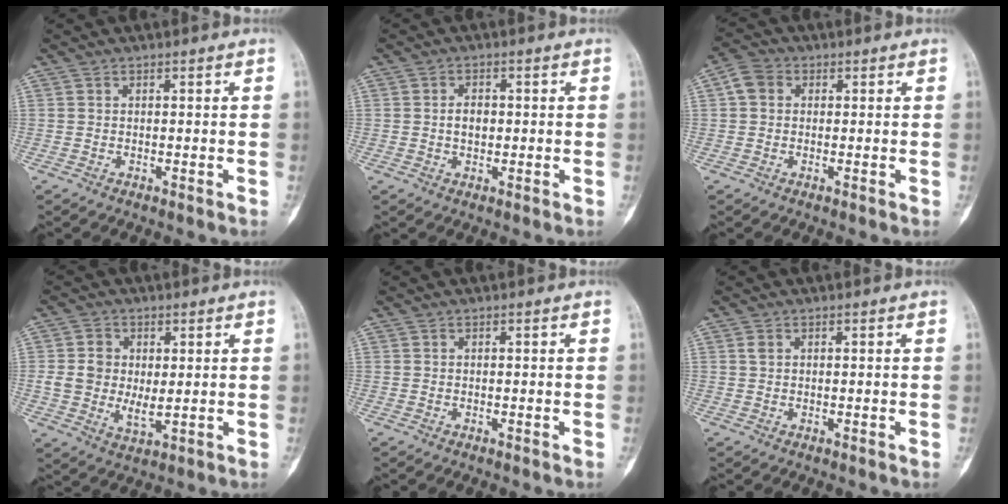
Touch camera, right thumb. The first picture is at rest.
{"total": 2.8, "force": [0.0, 1.9, 2.1], "torque": [-0.029, 0.003, -0.003]}
{"total": 3.9, "force": [0.5, 3.3, 2.1], "torque": [-0.033, 0.011, 0.001]}
{"total": 7.3, "force": [0.8, 5.2, 5.1], "torque": [-0.075, -0.011, 0.018]}
{"total": 0.0}
{"total": 0.9, "force": [0.4, 0.6, 0.6], "torque": [-0.012, 0.005, 0.008]}